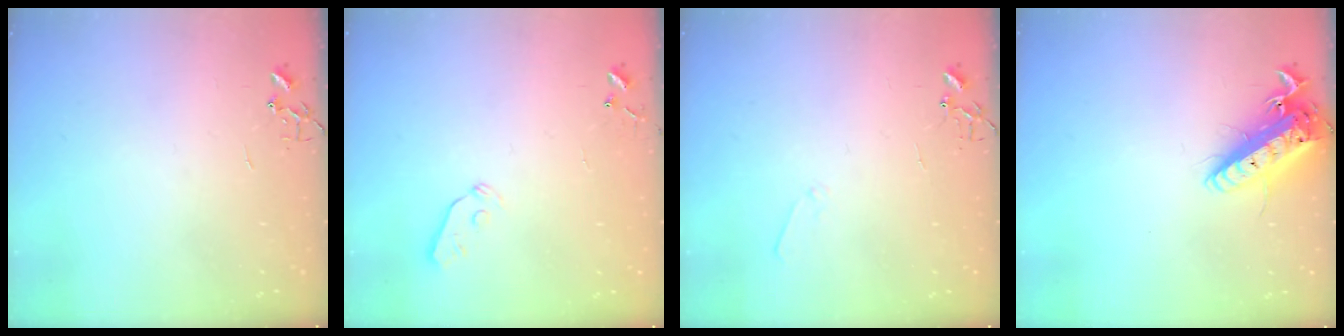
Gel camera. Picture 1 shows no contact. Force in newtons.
{"total": 3.7, "press": 3.6, "slide": 0.7}
{"total": 4.8, "press": 4.7, "slide": 0.7}
{"total": 16.4, "press": 16.0, "slide": 3.4}